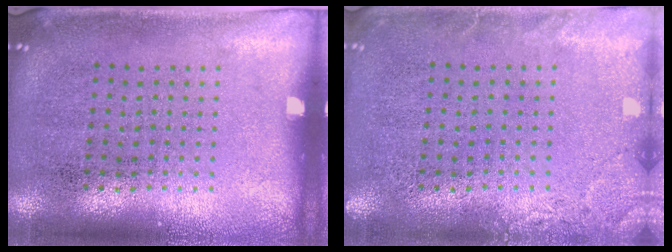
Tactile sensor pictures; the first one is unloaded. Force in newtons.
{"total": 1.9, "press": 1.8, "slide": 0.3}